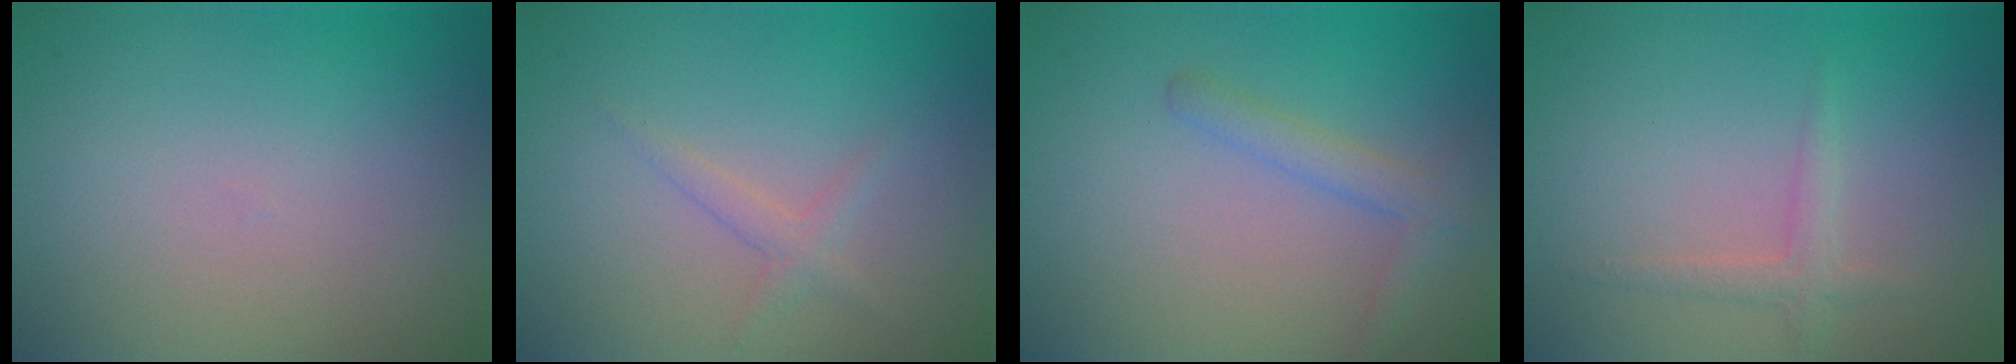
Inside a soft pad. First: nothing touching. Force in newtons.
{"total": 1.4, "press": 1.4, "slide": 0.1}
{"total": 2.0, "press": 2.0, "slide": 0.2}
{"total": 1.5, "press": 1.5, "slide": 0.0}